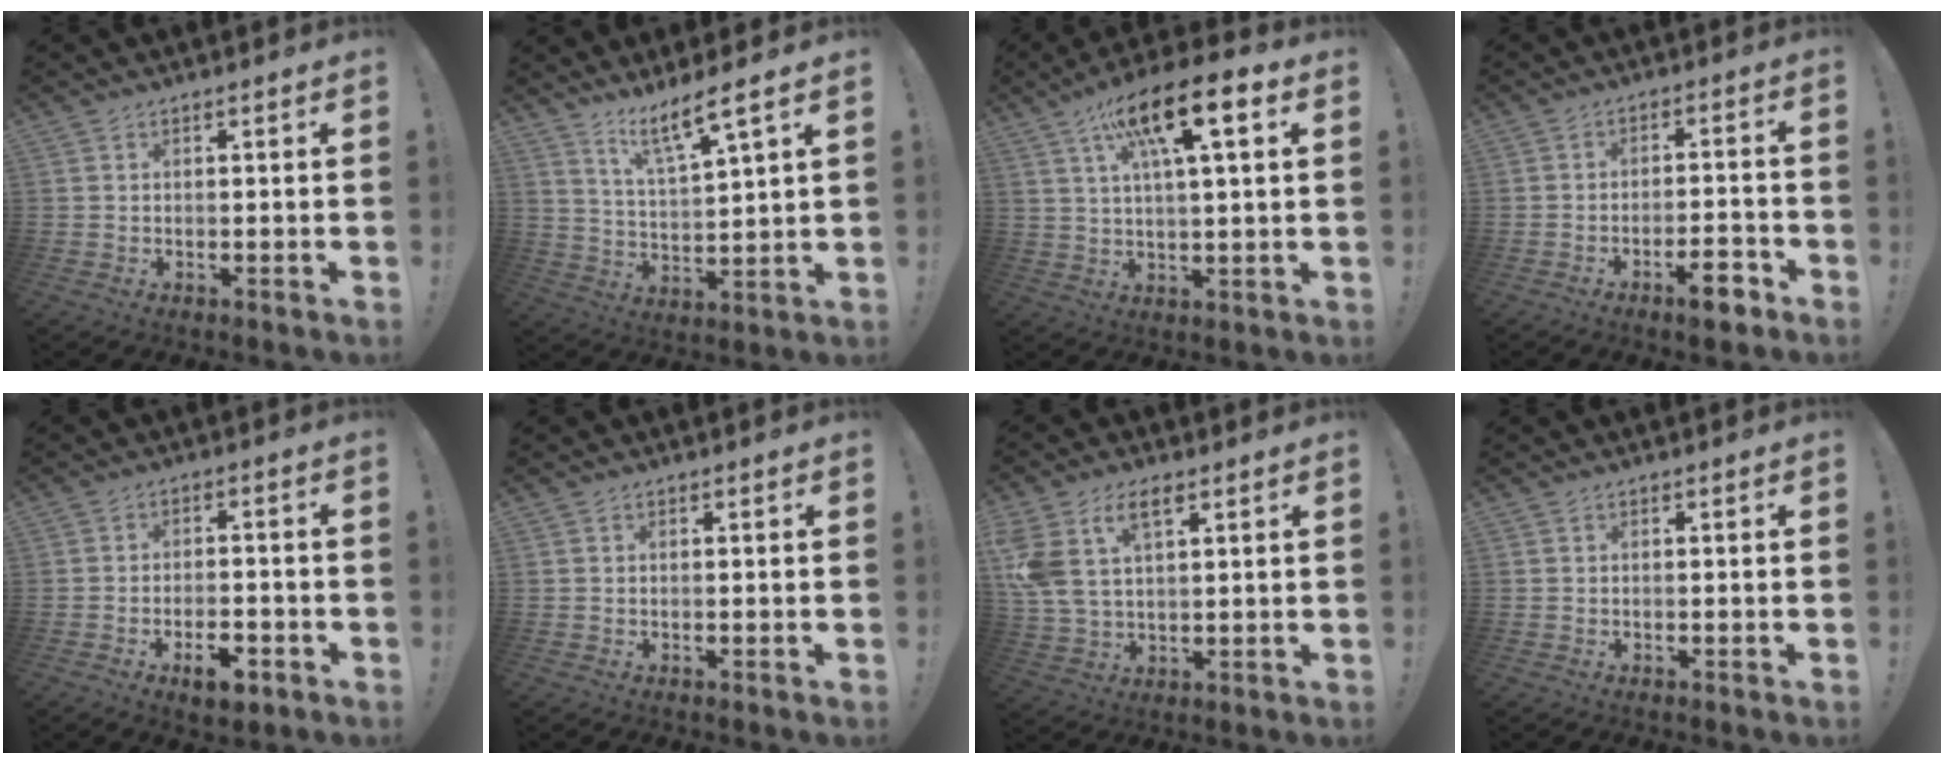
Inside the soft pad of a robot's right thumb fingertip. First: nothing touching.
{"total": 9.6, "force": [7.2, 0.6, 6.3], "torque": [-0.105, -0.043, 0.117]}
{"total": 14.5, "force": [6.2, 3.9, 12.5], "torque": [-0.205, -0.018, 0.096]}
{"total": 7.5, "force": [-4.7, 2.1, 5.4], "torque": [-0.084, 0.026, -0.080]}
{"total": 7.2, "force": [-4.1, 3.0, 5.1], "torque": [-0.077, 0.016, -0.069]}
{"total": 0.0}
{"total": 11.0, "force": [5.4, 6.0, 7.4], "torque": [-0.168, -0.010, 0.102]}
{"total": 0.0}